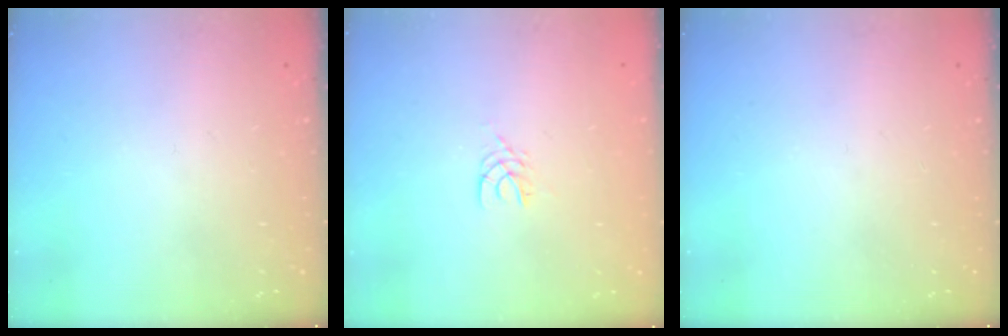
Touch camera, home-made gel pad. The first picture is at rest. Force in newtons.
{"total": 2.5, "press": 2.5, "slide": 0.4}
{"total": 0.0}